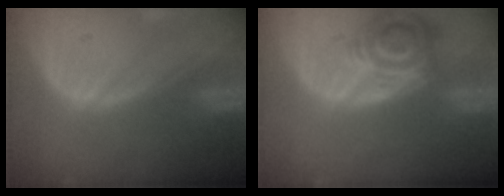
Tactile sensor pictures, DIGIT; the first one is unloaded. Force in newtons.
{"total": 6.7, "press": 6.5, "slide": 1.6}